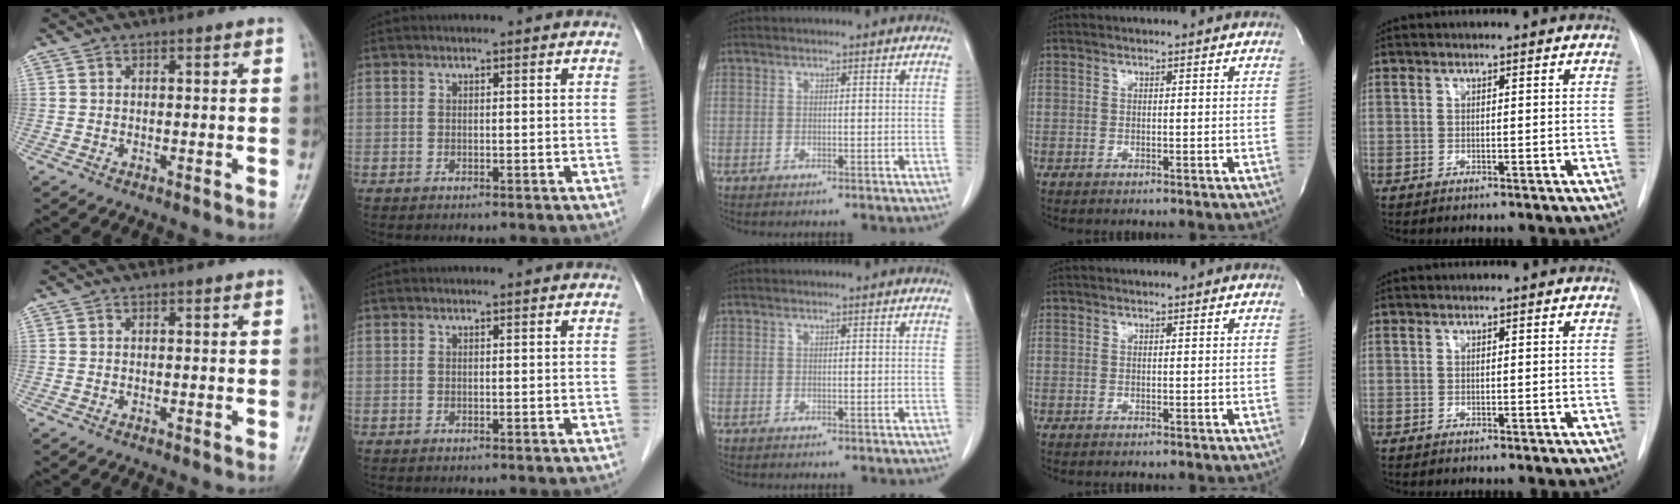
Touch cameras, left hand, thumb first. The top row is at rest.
{}